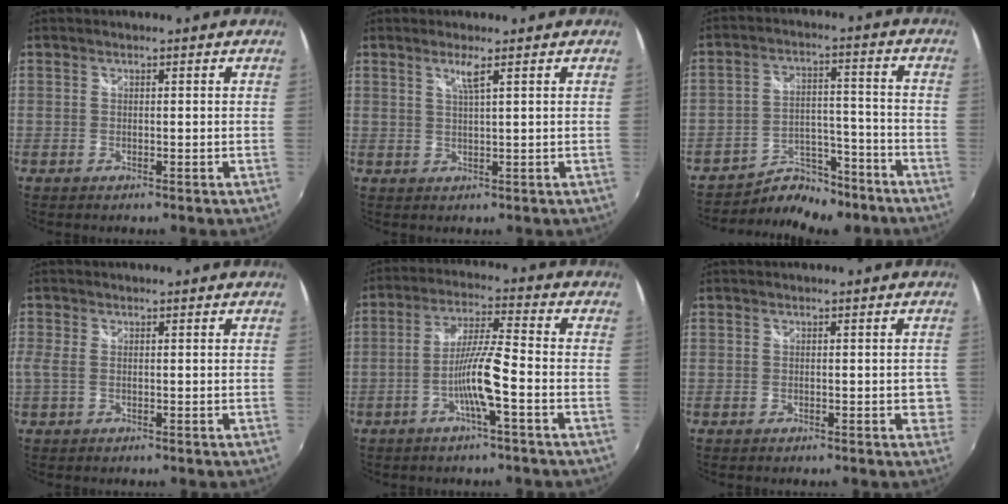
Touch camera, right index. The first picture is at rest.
{"total": 2.4, "force": [1.4, -0.4, 2.0], "torque": [-0.038, -0.004, 0.025]}
{"total": 9.6, "force": [-8.9, 3.2, 1.3], "torque": [-0.025, 0.020, -0.127]}
{"total": 2.0, "force": [-0.1, 1.0, 1.8], "torque": [-0.045, -0.001, -0.003]}
{"total": 8.4, "force": [-3.5, -0.2, 7.6], "torque": [-0.152, 0.001, -0.066]}
{"total": 2.8, "force": [-0.8, 1.6, 2.2], "torque": [-0.023, 0.000, -0.007]}